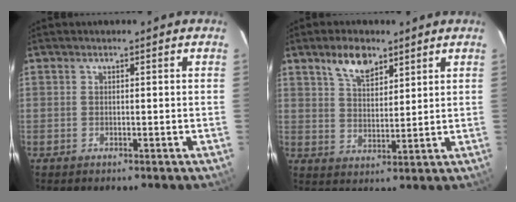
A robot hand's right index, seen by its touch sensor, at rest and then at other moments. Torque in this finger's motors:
{"motor_torque": [0.74, 0.52, 0.26, 0.03]}